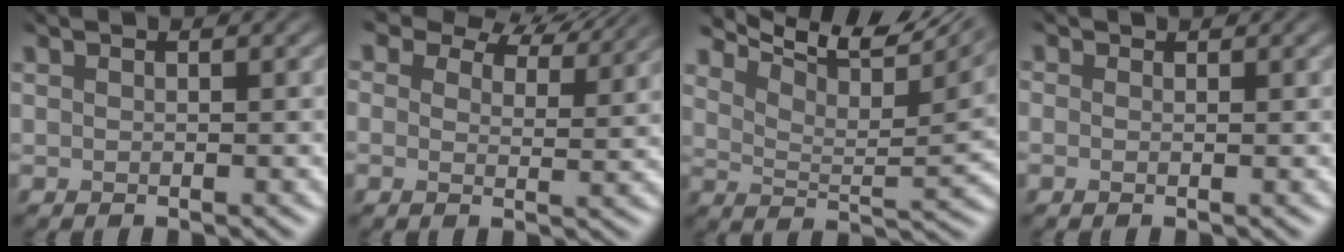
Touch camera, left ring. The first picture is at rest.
{"total": 6.0, "force": [5.5, 2.1, 1.4], "torque": [-0.044, -0.020, 0.084]}
{"total": 8.0, "force": [5.0, 3.3, 5.2], "torque": [-0.104, 0.000, 0.093]}
{"total": 1.0, "force": [-0.3, -0.5, -0.9], "torque": [0.009, -0.006, 0.004]}